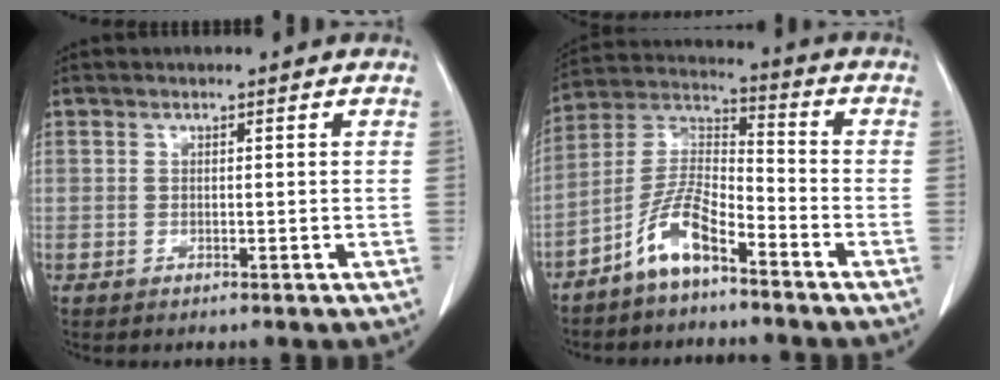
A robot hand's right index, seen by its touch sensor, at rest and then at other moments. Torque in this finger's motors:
{"motor_torque": [1.27, -0.87, 0.30, 0.16]}